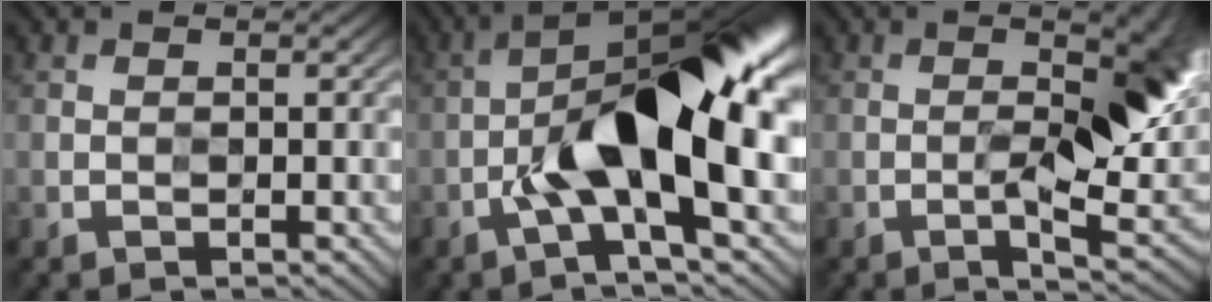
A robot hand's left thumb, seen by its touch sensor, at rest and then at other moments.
{"total": 14.1, "force": [-2.5, 4.6, 13.1], "torque": [-0.222, 0.020, -0.040]}
{"total": 11.2, "force": [-0.3, 3.0, 10.8], "torque": [-0.134, 0.003, 0.002]}